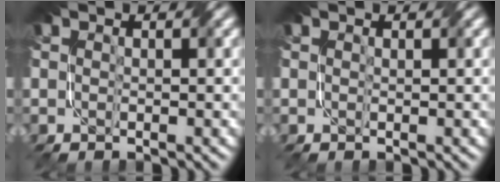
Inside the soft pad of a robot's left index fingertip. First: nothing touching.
{"total": 0.0}